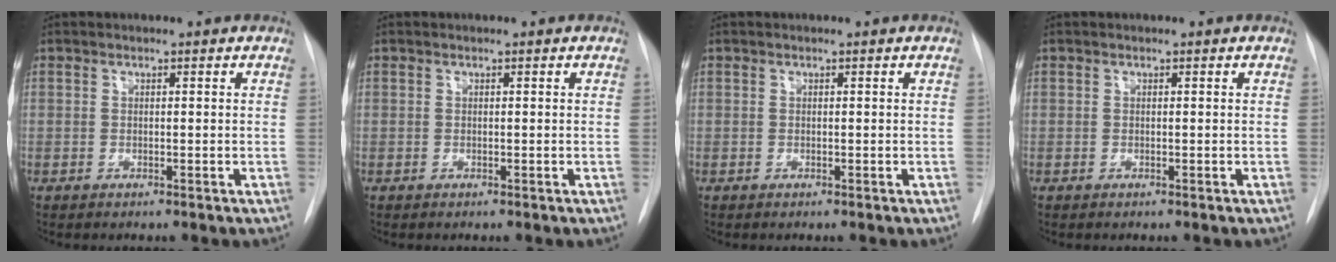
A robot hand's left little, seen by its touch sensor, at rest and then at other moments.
{"total": 0.0}
{"total": 0.0}
{"total": 0.0}